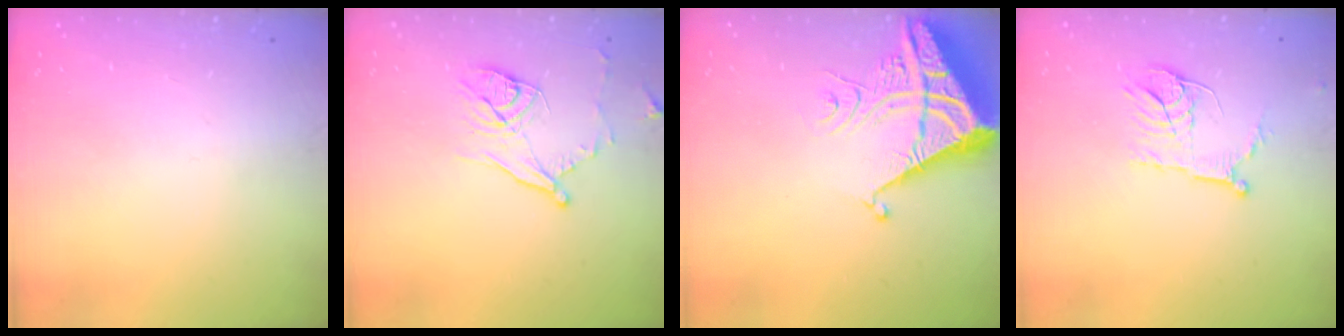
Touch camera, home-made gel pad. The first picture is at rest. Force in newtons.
{"total": 11.3, "press": 11.0, "slide": 2.3}
{"total": 8.5, "press": 8.4, "slide": 0.9}
{"total": 11.2, "press": 11.1, "slide": 0.7}